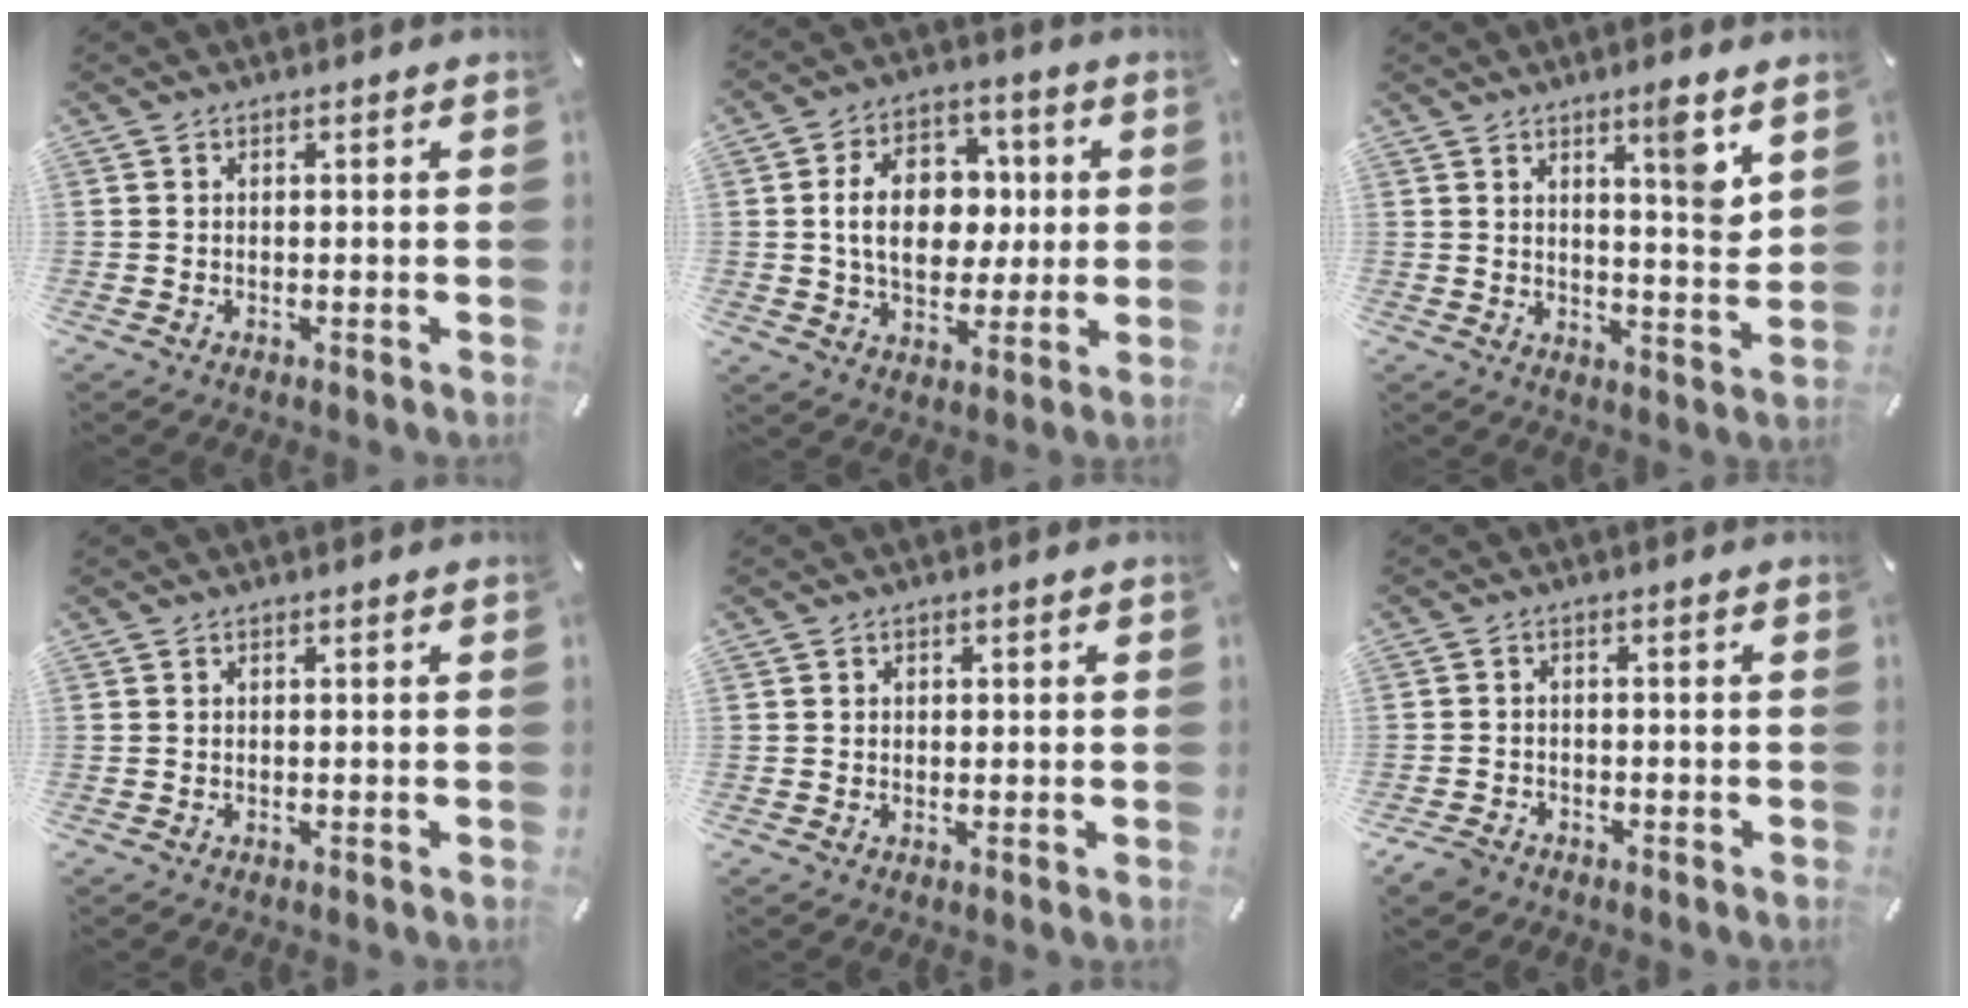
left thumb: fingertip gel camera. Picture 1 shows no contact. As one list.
[{"total": 14.9, "force": [1.3, 11.1, 9.9], "torque": [-0.169, 0.009, 0.022]}, {"total": 8.3, "force": [5.1, 1.0, 6.4], "torque": [-0.081, -0.041, 0.075]}, {"total": 0.0}, {"total": 1.0, "force": [0.1, 0.9, 0.2], "torque": [-0.004, 0.006, 0.001]}, {"total": 3.1, "force": [-2.3, 2.0, 0.9], "torque": [-0.028, 0.009, -0.048]}]